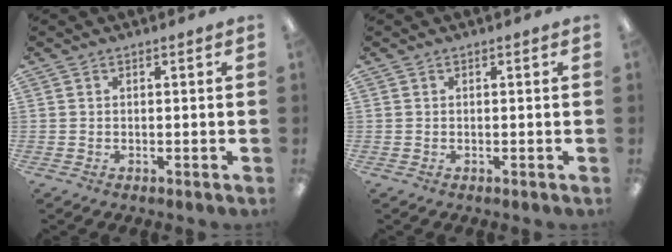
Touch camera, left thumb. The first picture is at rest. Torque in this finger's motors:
{"motor_torque": [-0.02, 0.03, -0.07, 0.07, 0.00]}